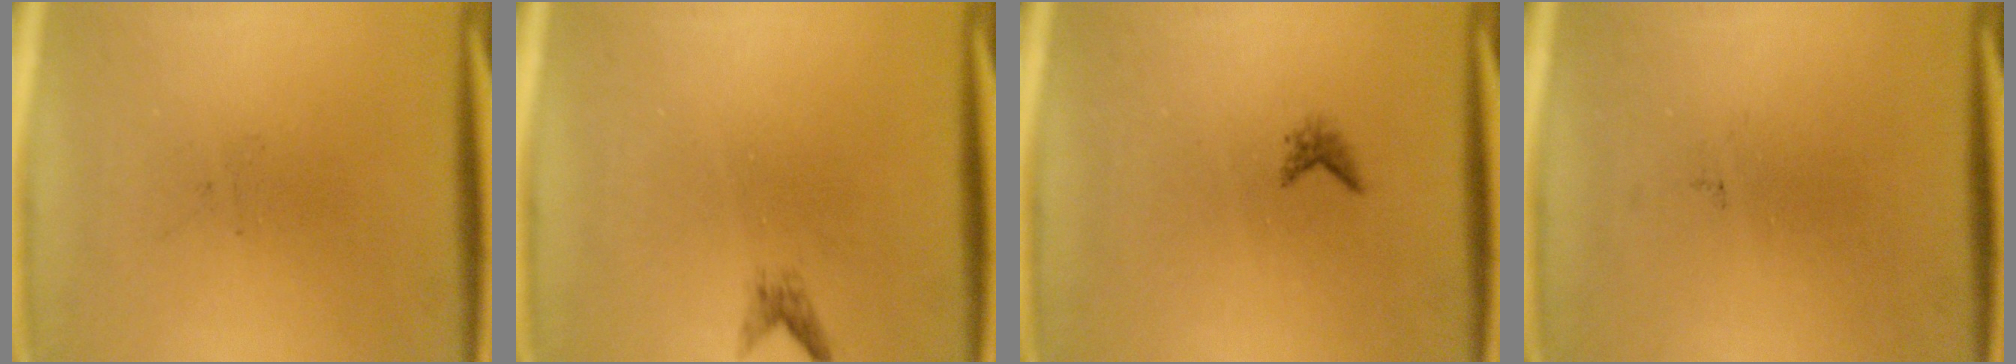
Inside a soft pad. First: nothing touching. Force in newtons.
{"total": 1.1}
{"total": 0.9}
{"total": 0.0}